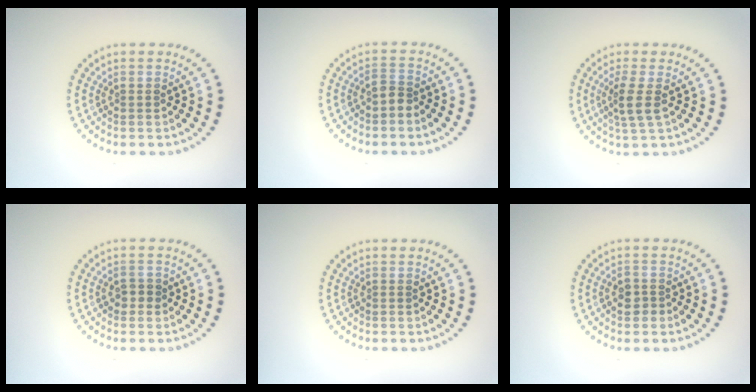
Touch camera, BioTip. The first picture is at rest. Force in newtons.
{"total": 1.5, "press": 1.2, "slide": 0.9}
{"total": 2.5, "press": 2.0, "slide": 1.5}
{"total": 1.2, "press": 1.1, "slide": 0.4}
{"total": 0.0}
{"total": 1.8, "press": 1.7, "slide": 0.6}